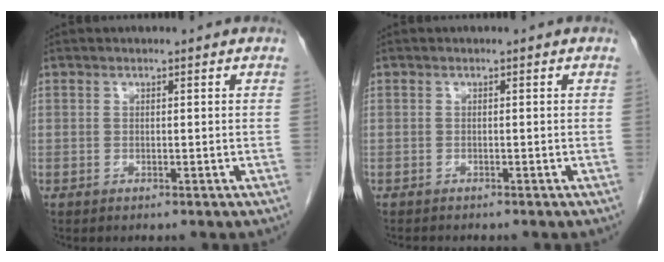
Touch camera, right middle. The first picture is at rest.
{"total": 1.5, "force": [-1.4, 0.3, 0.5], "torque": [-0.015, -0.005, -0.018]}